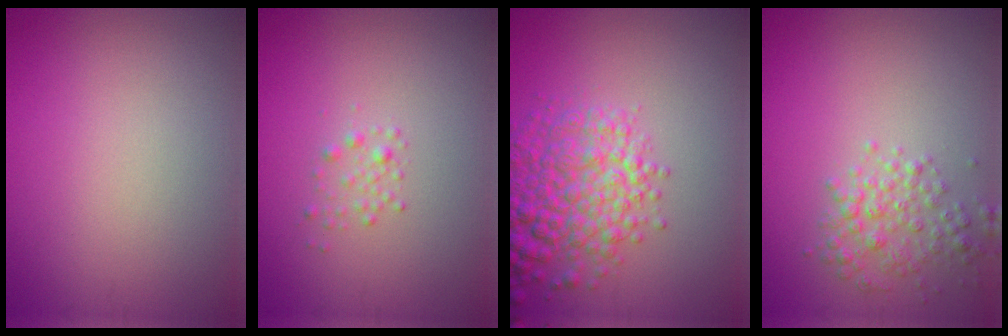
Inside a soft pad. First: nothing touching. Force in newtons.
{"total": 1.1, "press": 1.1, "slide": 0.1}
{"total": 6.4, "press": 6.4, "slide": 0.3}
{"total": 2.8, "press": 2.8, "slide": 0.1}